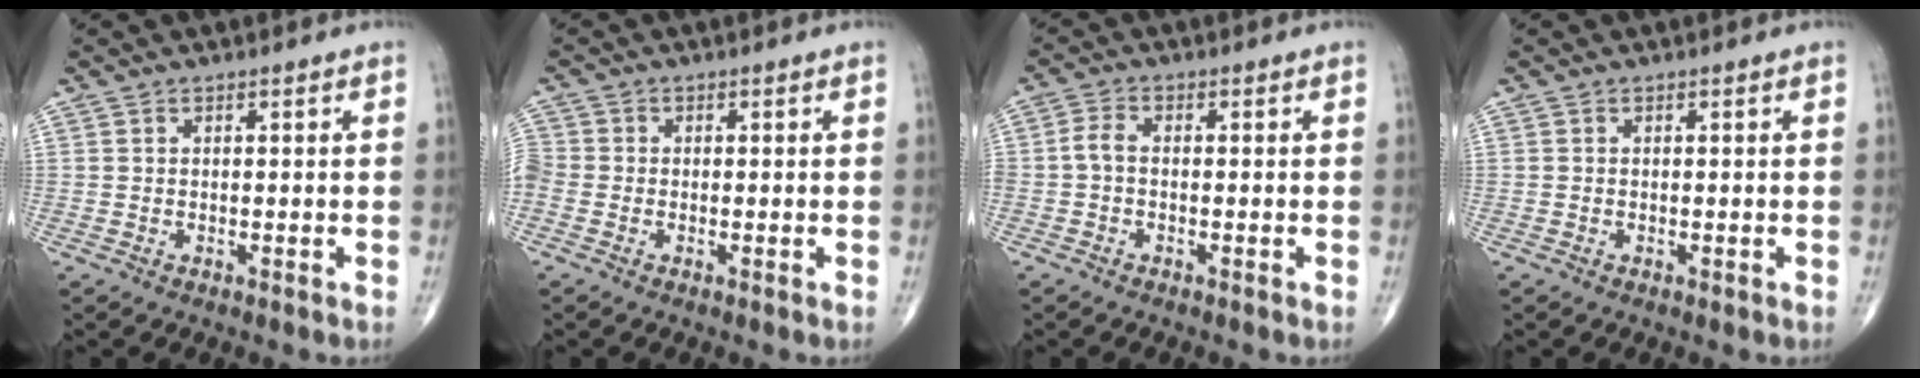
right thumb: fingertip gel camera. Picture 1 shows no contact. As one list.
[{"total": 4.4, "force": [-1.2, 3.5, 2.4], "torque": [-0.074, 0.007, -0.030]}, {"total": 2.8, "force": [-0.6, 1.4, 2.3], "torque": [-0.052, 0.005, -0.021]}, {"total": 0.0}]